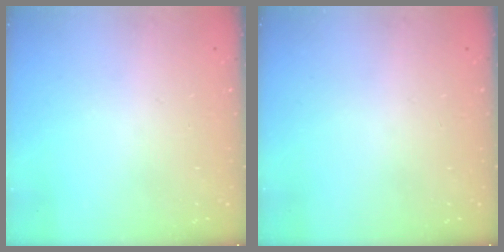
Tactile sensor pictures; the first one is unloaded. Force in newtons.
{"total": 0.0}